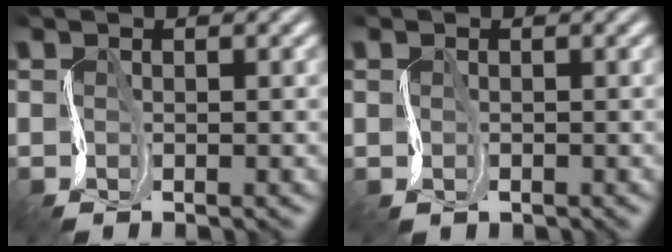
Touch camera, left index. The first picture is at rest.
{"total": 1.2, "force": [0.0, 0.3, -1.1], "torque": [0.011, 0.001, -0.001]}